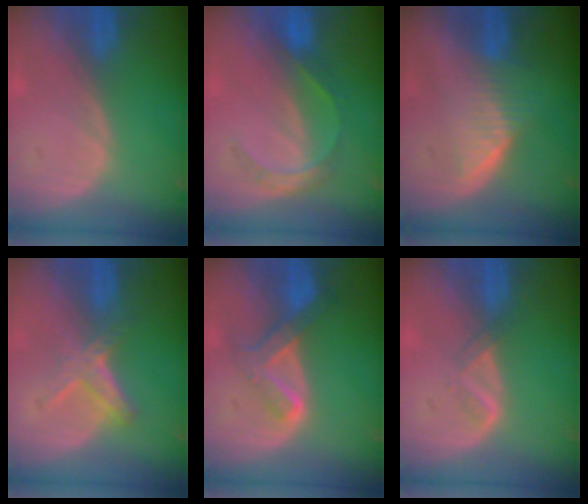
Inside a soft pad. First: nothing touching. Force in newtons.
{"total": 4.5, "press": 4.4, "slide": 0.7}
{"total": 6.5, "press": 5.8, "slide": 2.9}
{"total": 4.9, "press": 4.8, "slide": 0.8}
{"total": 6.8, "press": 5.8, "slide": 3.5}
{"total": 2.1, "press": 2.0, "slide": 0.6}